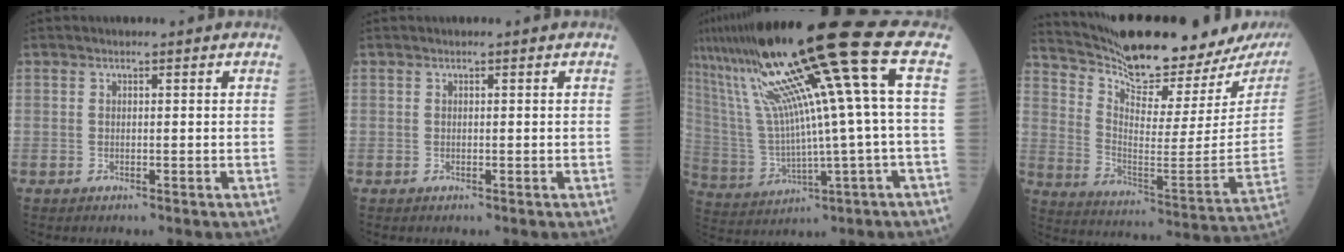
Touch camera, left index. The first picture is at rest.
{"total": 0.0}
{"total": 19.9, "force": [8.2, -0.8, 18.1], "torque": [-0.313, 0.025, 0.144]}
{"total": 23.4, "force": [21.3, 2.5, 9.2], "torque": [-0.165, -0.079, 0.311]}